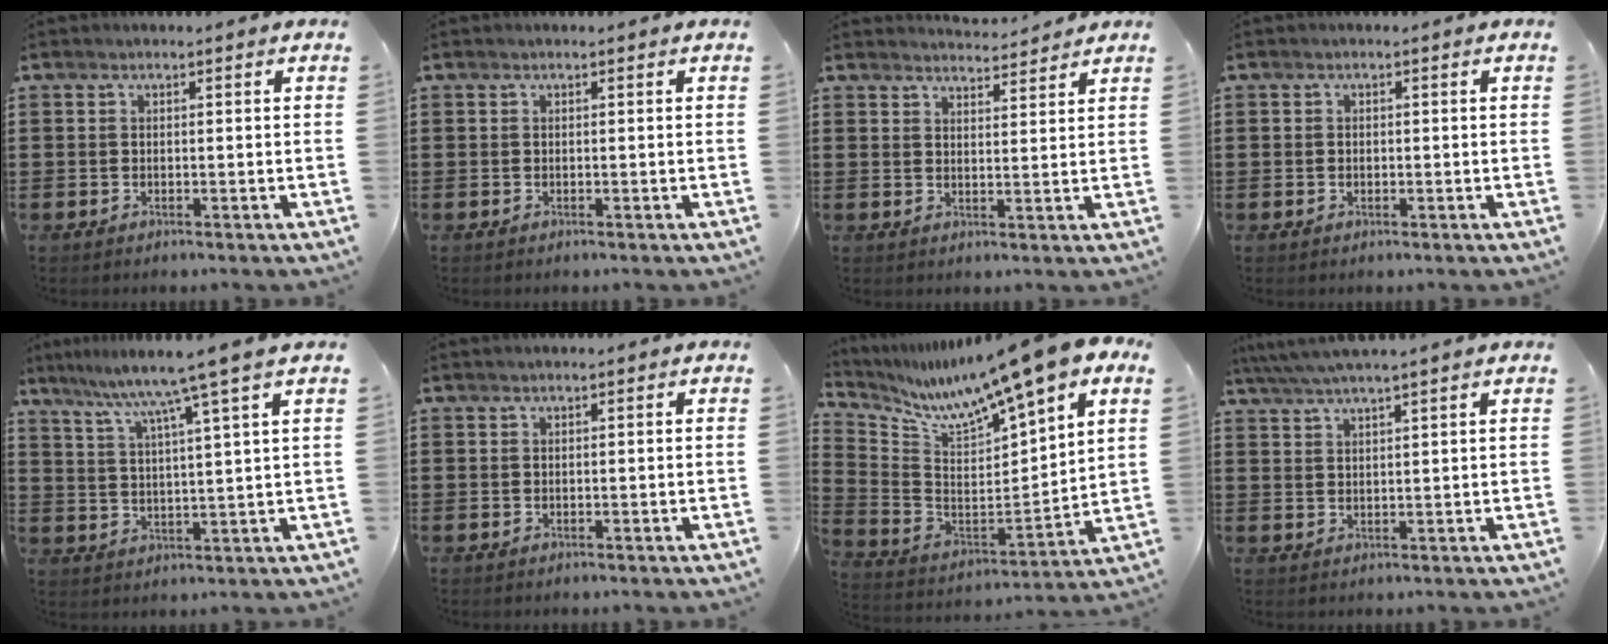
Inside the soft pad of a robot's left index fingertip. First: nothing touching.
{"total": 0.0}
{"total": 3.4, "force": [3.3, 0.1, 0.3], "torque": [-0.007, -0.017, 0.060]}
{"total": 0.6, "force": [-0.1, 0.5, 0.2], "torque": [-0.007, 0.004, -0.003]}
{"total": 7.0, "force": [5.3, -1.6, 4.3], "torque": [-0.104, -0.031, 0.081]}
{"total": 0.0}
{"total": 12.3, "force": [10.5, -0.2, 6.3], "torque": [-0.135, -0.082, 0.166]}
{"total": 3.4, "force": [2.9, -0.4, 1.8], "torque": [-0.041, -0.006, 0.052]}